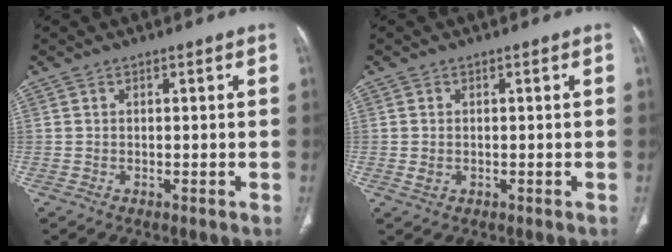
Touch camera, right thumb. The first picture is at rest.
{"total": 1.6, "force": [-0.1, 1.2, 1.0], "torque": [-0.023, 0.001, 0.001]}